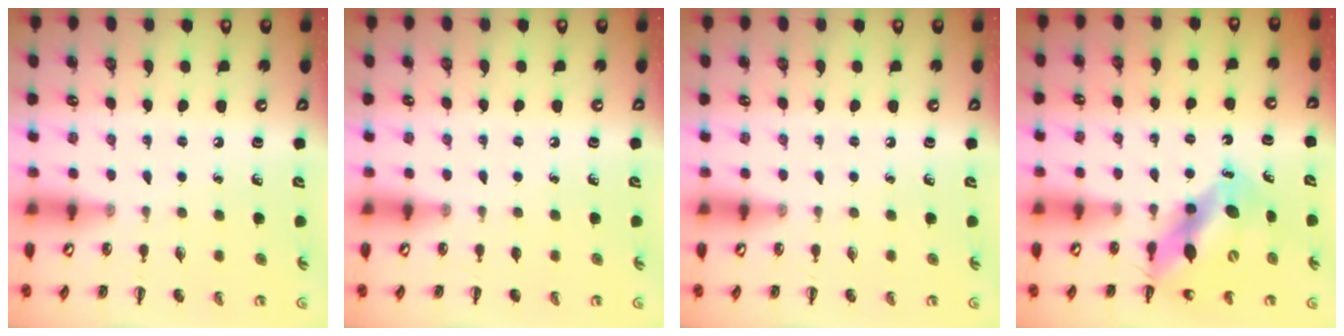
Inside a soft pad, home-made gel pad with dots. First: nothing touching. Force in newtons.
{"total": 0.0}
{"total": 0.0}
{"total": 10.5, "press": 10.1, "slide": 2.7}